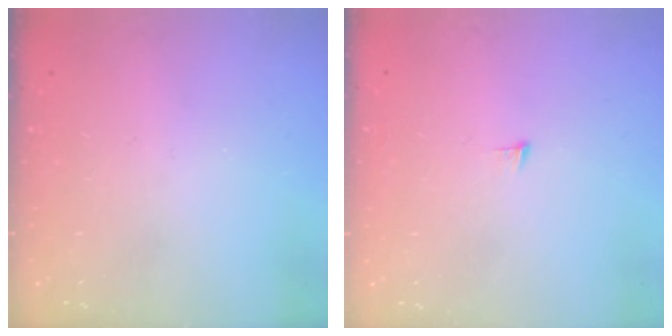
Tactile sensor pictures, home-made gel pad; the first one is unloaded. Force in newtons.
{"total": 3.6, "press": 3.5, "slide": 0.3}